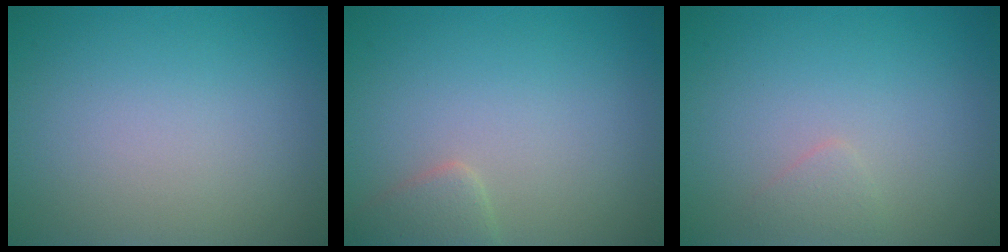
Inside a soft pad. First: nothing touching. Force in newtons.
{"total": 1.8, "press": 1.8, "slide": 0.1}
{"total": 0.9, "press": 0.9, "slide": 0.1}